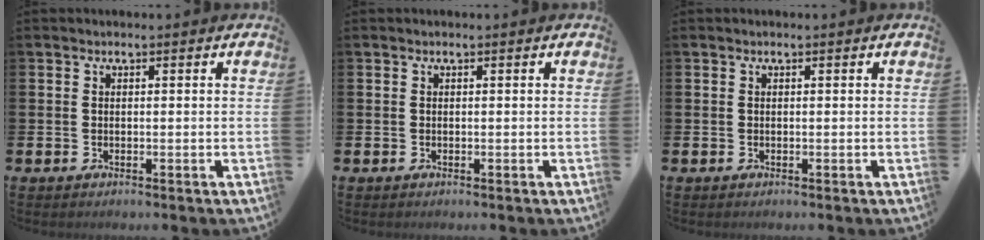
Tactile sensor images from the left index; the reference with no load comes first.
{"total": 0.0}
{"total": 0.0}